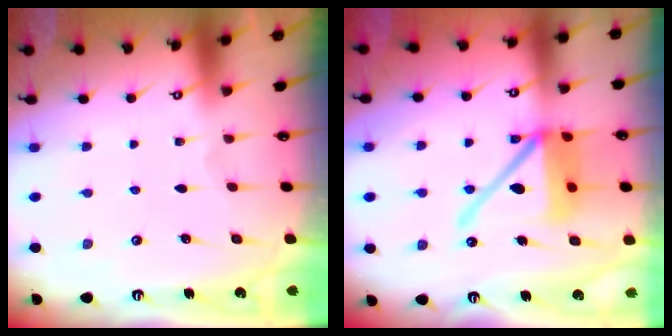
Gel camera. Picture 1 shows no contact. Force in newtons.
{"total": 15.1, "press": 14.8, "slide": 2.7}